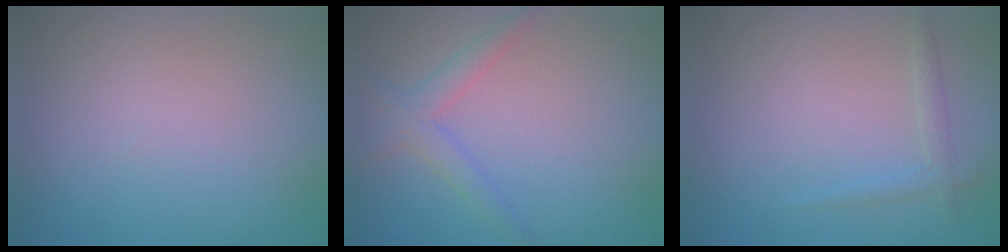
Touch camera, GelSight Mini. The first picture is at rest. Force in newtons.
{"total": 2.3, "press": 2.3, "slide": 0.1}
{"total": 1.2, "press": 1.2, "slide": 0.0}